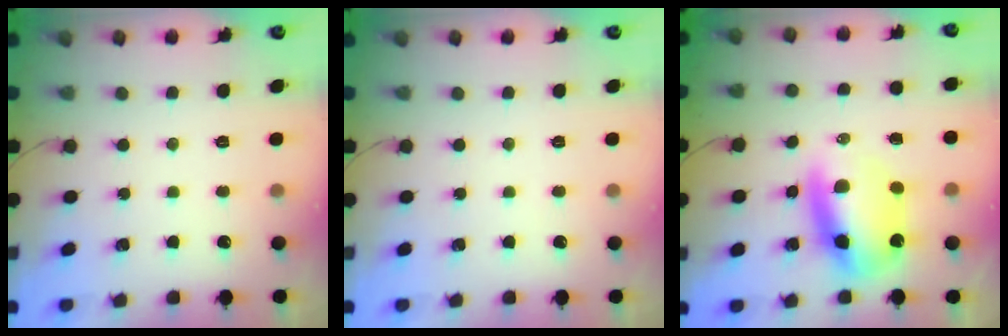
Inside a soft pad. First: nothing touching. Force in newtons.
{"total": 0.0}
{"total": 10.9, "press": 10.5, "slide": 2.9}